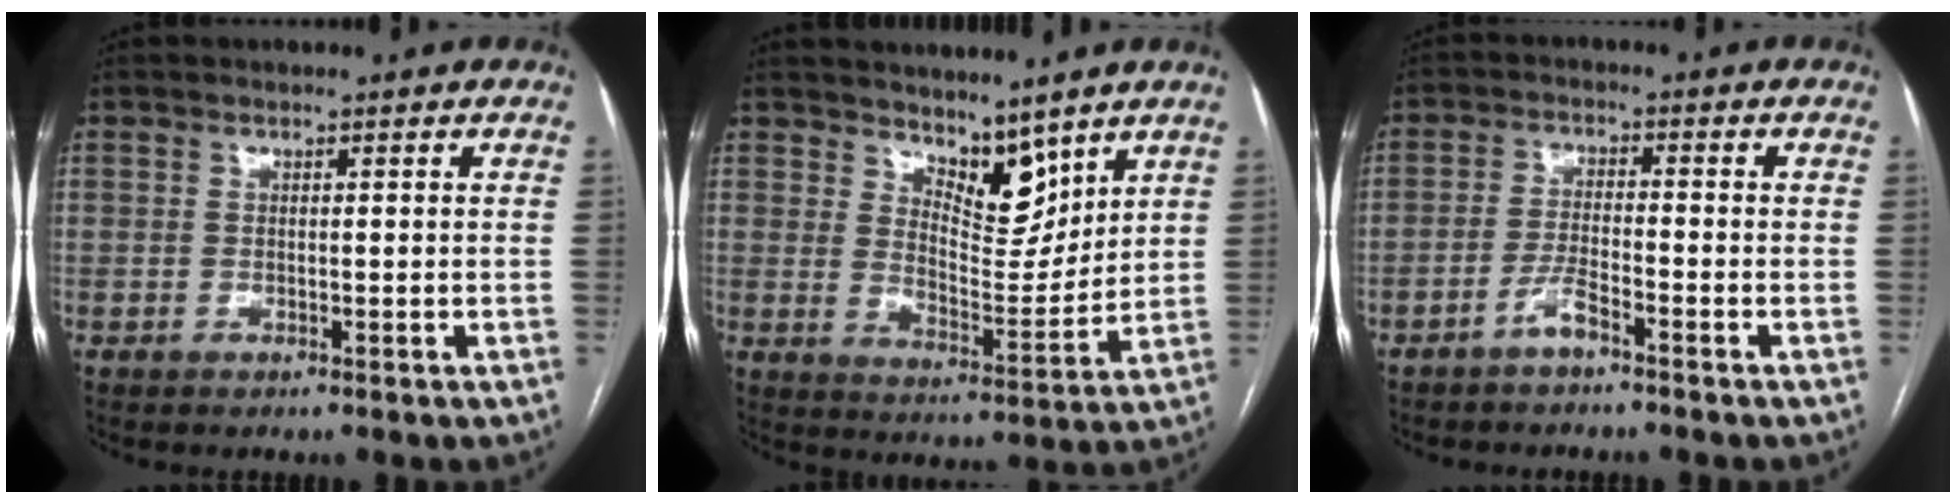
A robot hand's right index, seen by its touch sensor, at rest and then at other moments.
{"total": 7.9, "force": [6.2, 3.1, 3.8], "torque": [-0.059, -0.008, 0.115]}
{"total": 3.2, "force": [-2.4, 0.2, 2.1], "torque": [-0.042, 0.002, -0.047]}